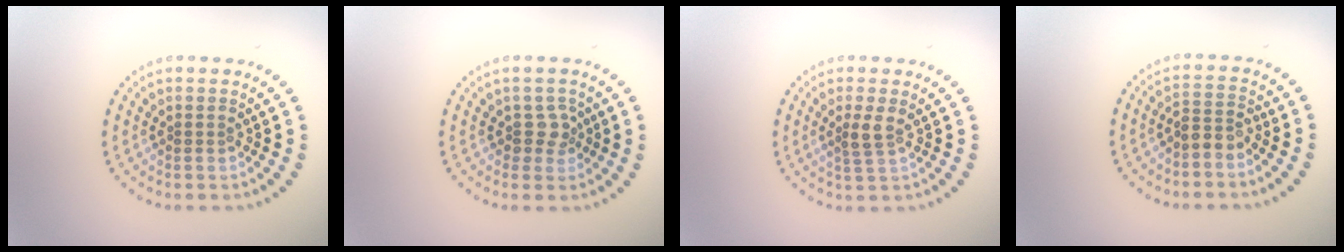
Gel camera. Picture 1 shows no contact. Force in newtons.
{"total": 1.8, "press": 1.4, "slide": 1.1}
{"total": 1.8, "press": 1.5, "slide": 1.1}
{"total": 2.0, "press": 1.7, "slide": 1.2}